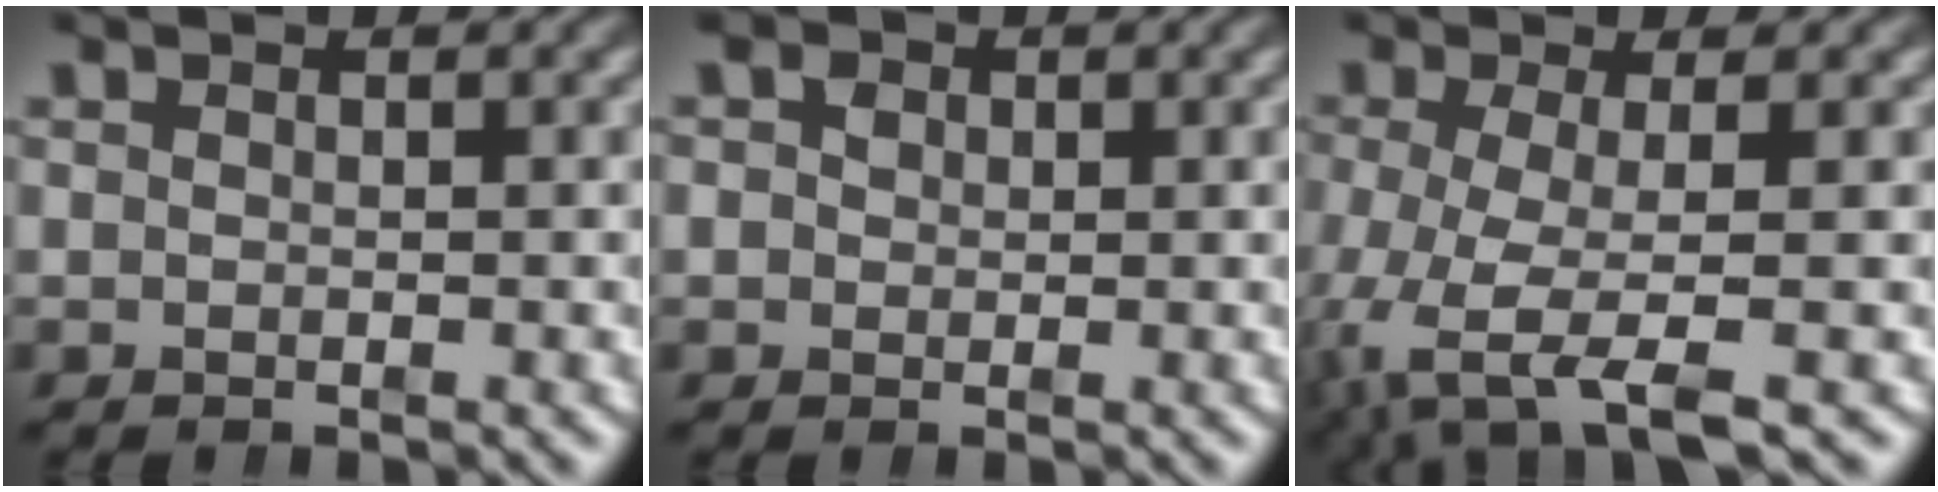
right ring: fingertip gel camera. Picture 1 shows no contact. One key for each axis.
{"total": 1.6, "fx": 0.4, "fy": 1.5, "fz": 0.6, "tx": -0.016, "ty": -0.006, "tz": 0.011}
{"total": 7.3, "fx": -3.4, "fy": 4.1, "fz": 4.9, "tx": -0.139, "ty": -0.054, "tz": -0.033}